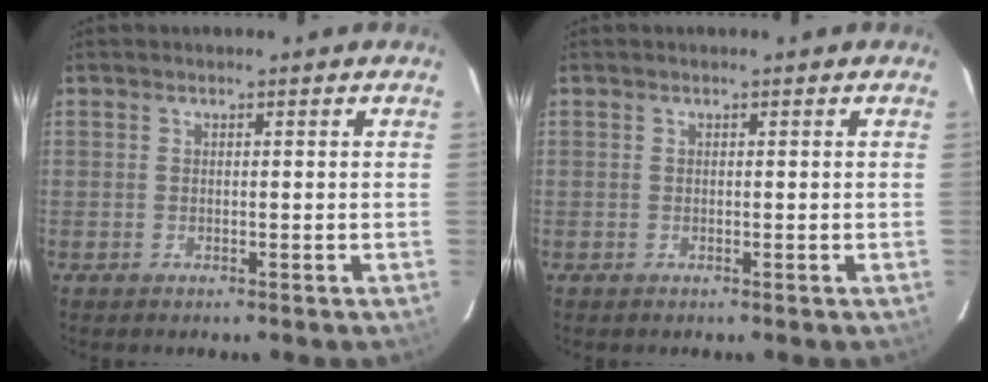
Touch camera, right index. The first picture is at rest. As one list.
[{"total": 0.0}]